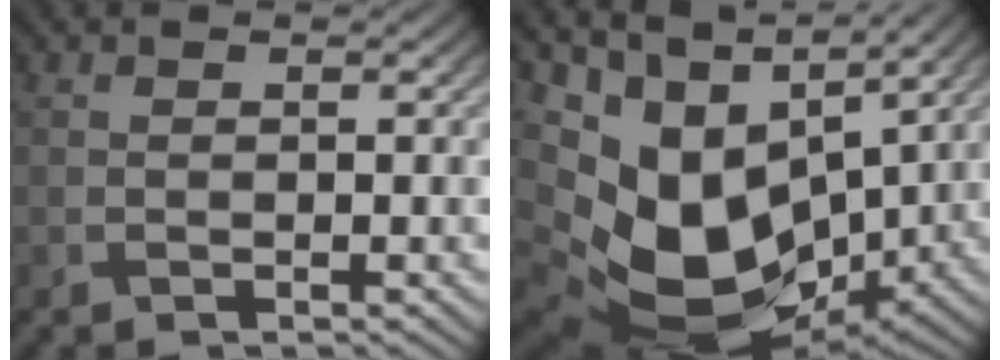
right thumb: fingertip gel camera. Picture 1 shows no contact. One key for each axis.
{"total": 16.4, "fx": 1.3, "fy": 11.2, "fz": 11.9, "tx": -0.257, "ty": -0.036, "tz": 0.045}